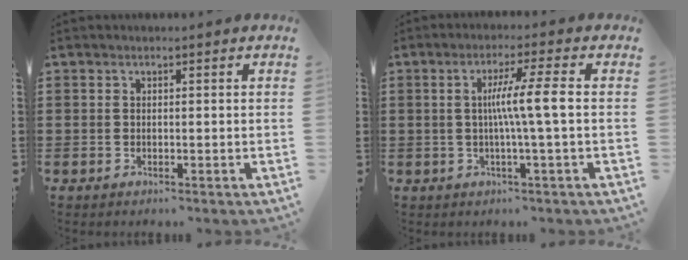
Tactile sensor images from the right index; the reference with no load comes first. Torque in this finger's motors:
{"motor_torque": [1.32, -0.45, 0.61, 0.16]}